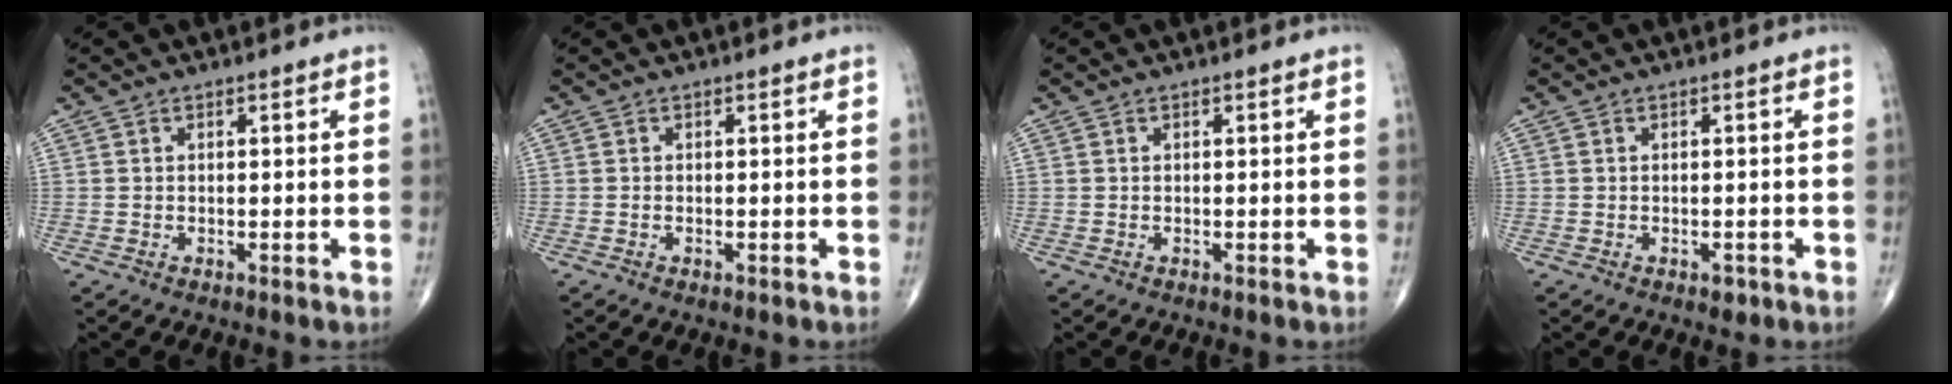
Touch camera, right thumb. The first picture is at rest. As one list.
[{"total": 0.6, "force": [-0.2, 0.3, 0.5], "torque": [-0.011, 0.001, -0.004]}, {"total": 0.0}, {"total": 1.4, "force": [-0.7, 0.8, 0.9], "torque": [-0.009, 0.001, -0.008]}]